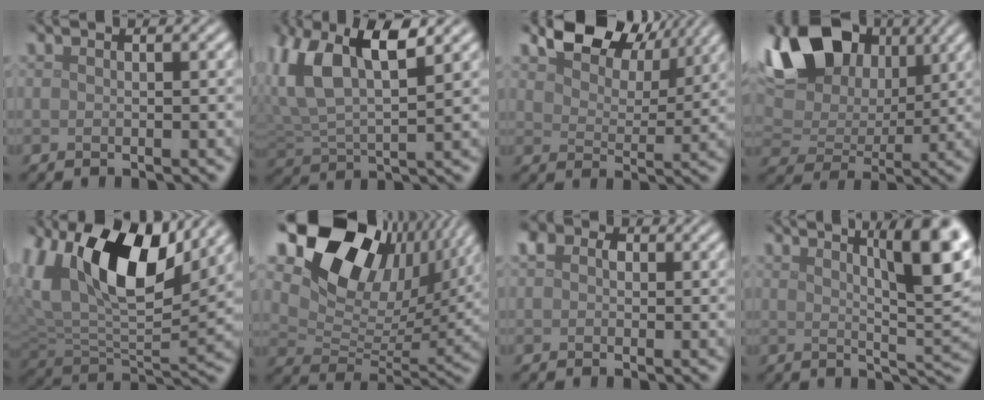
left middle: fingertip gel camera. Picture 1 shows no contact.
{"total": 9.4, "force": [4.4, 4.1, 7.2], "torque": [-0.155, 0.015, 0.077]}
{"total": 7.1, "force": [5.0, 3.6, 3.4], "torque": [-0.064, 0.003, 0.079]}
{"total": 15.5, "force": [6.9, 10.3, 9.3], "torque": [-0.185, 0.048, 0.104]}
{"total": 14.0, "force": [6.3, 6.9, 10.4], "torque": [-0.193, 0.016, 0.109]}
{"total": 16.2, "force": [9.0, 9.5, 9.5], "torque": [-0.182, 0.028, 0.162]}
{"total": 2.3, "force": [0.7, 1.9, 1.2], "torque": [-0.023, 0.006, -0.001]}
{"total": 10.0, "force": [4.0, 2.6, 8.8], "torque": [-0.089, 0.017, 0.054]}